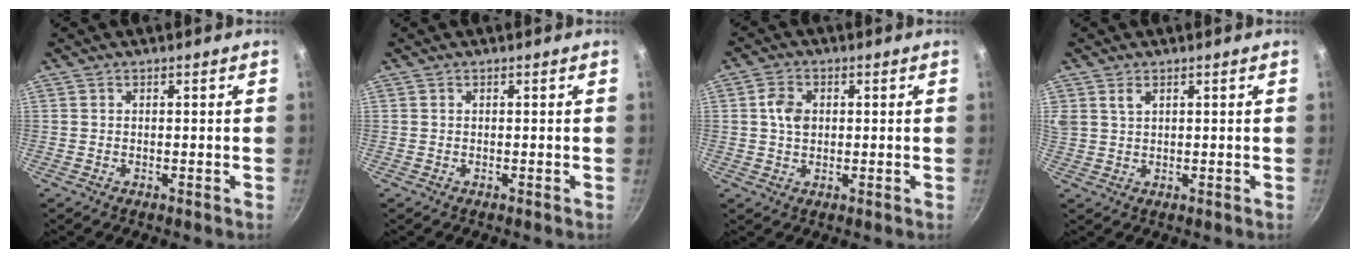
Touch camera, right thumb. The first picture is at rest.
{"total": 0.0}
{"total": 4.5, "force": [0.7, 3.3, 3.0], "torque": [-0.046, 0.004, 0.008]}
{"total": 3.1, "force": [1.7, 1.8, 1.8], "torque": [-0.031, 0.000, 0.037]}